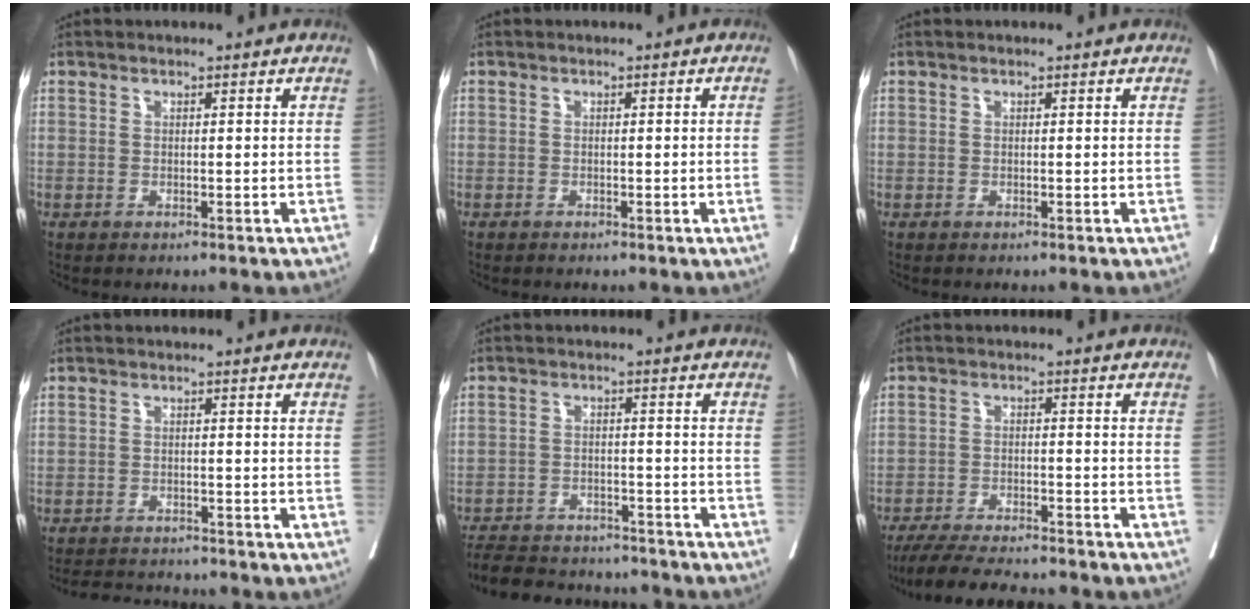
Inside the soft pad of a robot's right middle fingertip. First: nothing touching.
{"total": 1.1, "force": [-0.3, -0.4, 1.0], "torque": [-0.016, -0.001, -0.004]}
{"total": 0.0}
{"total": 5.8, "force": [-5.7, 0.6, 1.1], "torque": [-0.016, -0.006, -0.086]}
{"total": 15.4, "force": [-14.1, 4.0, 4.6], "torque": [-0.104, 0.001, -0.198]}
{"total": 13.6, "force": [-12.1, 1.7, 6.0], "torque": [-0.096, -0.021, -0.177]}